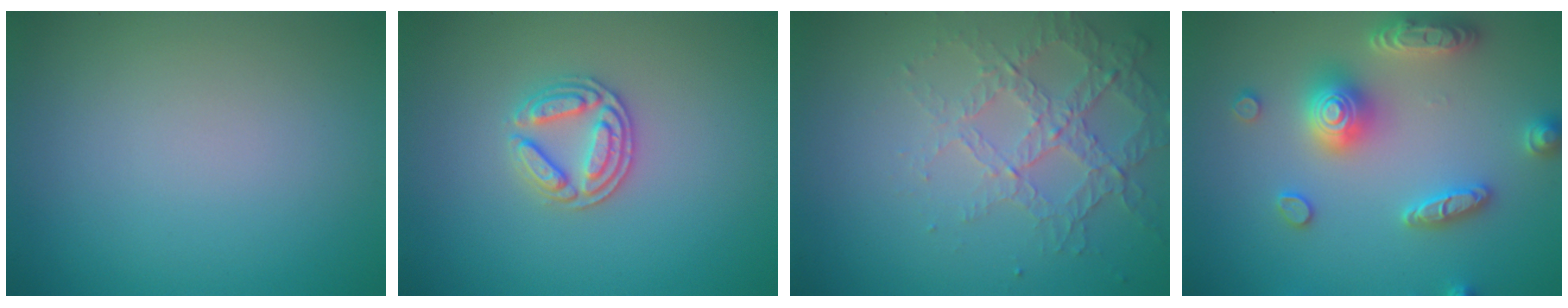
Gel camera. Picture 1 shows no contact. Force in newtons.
{"total": 2.9, "press": 2.7, "slide": 0.9}
{"total": 4.0, "press": 3.0, "slide": 2.8}
{"total": 5.5, "press": 5.4, "slide": 0.9}